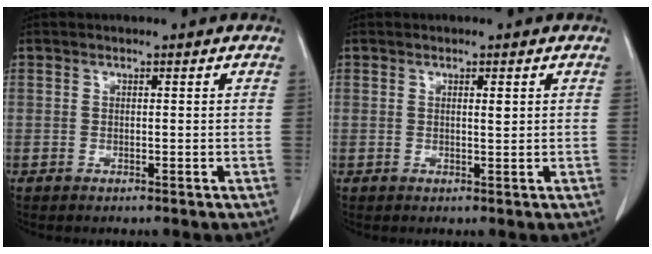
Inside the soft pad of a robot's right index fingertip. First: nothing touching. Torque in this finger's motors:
{"motor_torque": [-0.24, 0.03, -0.05, 0.00]}